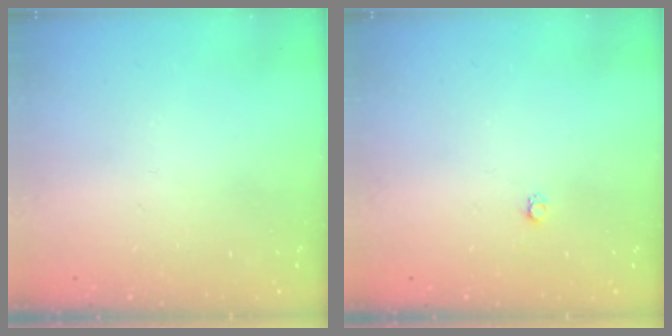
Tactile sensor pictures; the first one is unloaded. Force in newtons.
{"total": 2.2, "press": 2.2, "slide": 0.3}